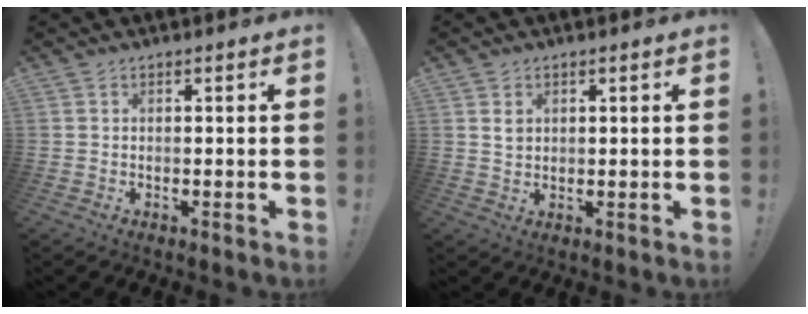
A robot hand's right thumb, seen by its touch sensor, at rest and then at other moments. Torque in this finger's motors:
{"motor_torque": [-0.04, -0.05, -0.11, 0.13, 0.11]}